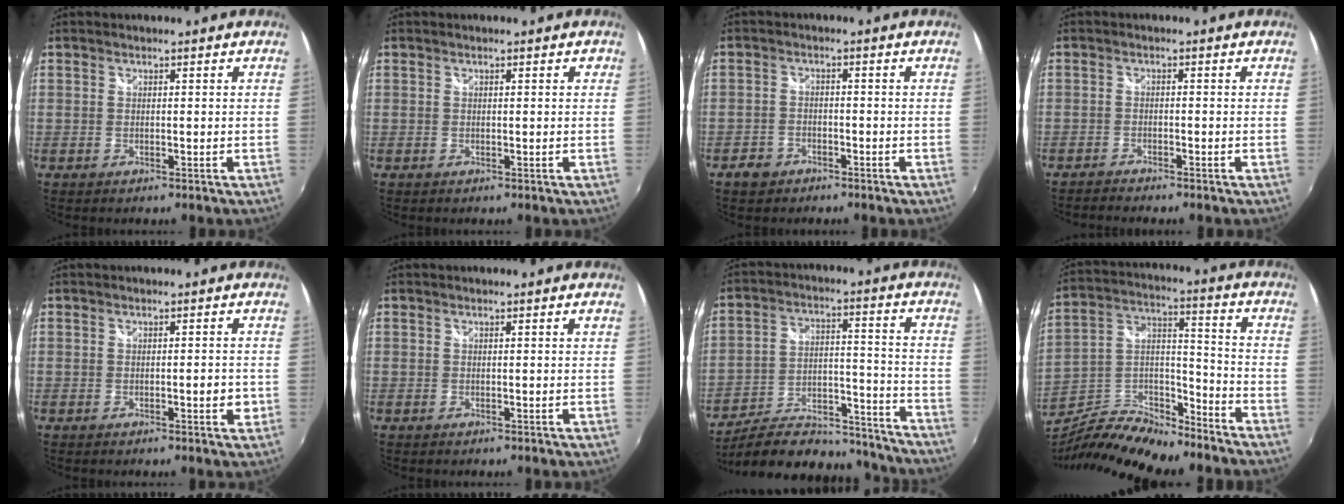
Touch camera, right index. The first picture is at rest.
{"total": 0.6, "force": [0.3, 0.2, 0.5], "torque": [-0.010, 0.004, 0.003]}
{"total": 4.0, "force": [-2.8, 2.8, 0.8], "torque": [-0.031, 0.008, -0.048]}
{"total": 2.2, "force": [-2.2, 0.2, 0.2], "torque": [-0.021, -0.007, -0.039]}
{"total": 2.3, "force": [-0.5, 0.8, 2.1], "torque": [-0.027, 0.003, -0.004]}
{"total": 0.6, "force": [0.3, -0.2, 0.5], "torque": [-0.009, 0.001, 0.004]}
{"total": 23.6, "force": [-20.2, 8.2, 8.9], "torque": [-0.156, 0.025, -0.266]}
{"total": 15.7, "force": [-12.6, 4.3, 8.3], "torque": [-0.172, 0.003, -0.228]}